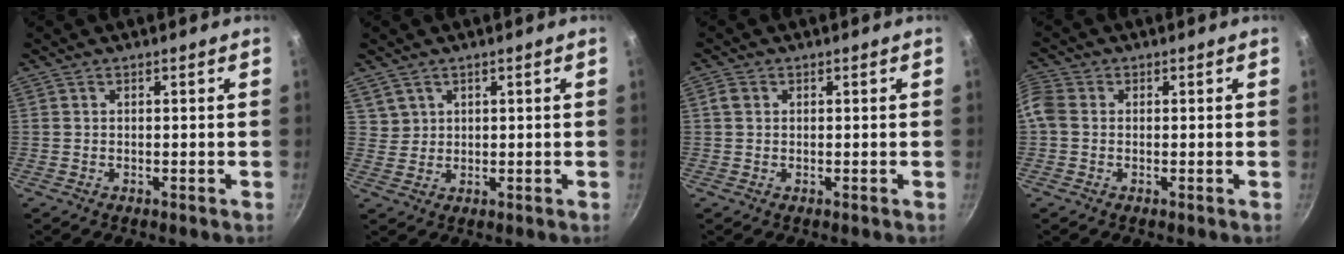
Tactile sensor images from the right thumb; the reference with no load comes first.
{"total": 2.7, "force": [1.6, 2.2, 0.1], "torque": [0.020, 0.008, 0.034]}
{"total": 1.9, "force": [0.4, 1.6, 0.9], "torque": [-0.013, 0.005, 0.004]}
{"total": 3.9, "force": [-0.2, 3.3, 2.1], "torque": [-0.047, 0.009, -0.020]}